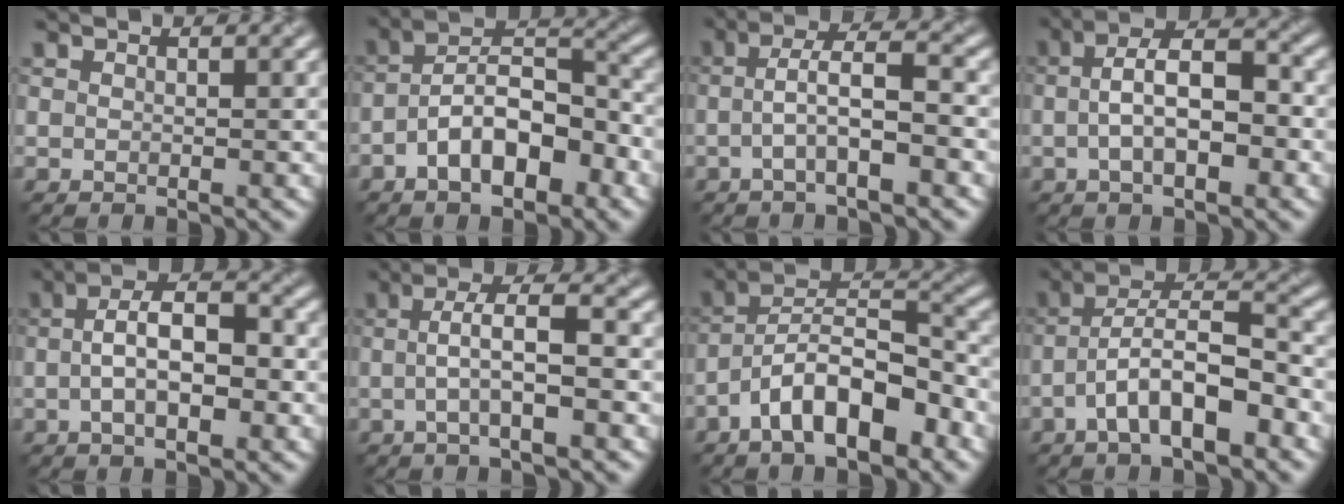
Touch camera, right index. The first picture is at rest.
{"total": 7.4, "force": [-3.8, 2.9, 5.6], "torque": [-0.093, 0.025, -0.058]}
{"total": 3.5, "force": [-1.2, 0.3, 3.3], "torque": [-0.067, 0.014, -0.015]}
{"total": 5.3, "force": [-0.8, 2.0, 4.9], "torque": [-0.082, 0.014, -0.004]}
{"total": 5.1, "force": [-0.8, 1.9, 4.7], "torque": [-0.083, 0.012, -0.002]}
{"total": 3.6, "force": [-0.8, 0.5, 3.5], "torque": [-0.067, 0.010, -0.003]}
{"total": 8.3, "force": [-5.3, 2.6, 5.8], "torque": [-0.098, 0.029, -0.084]}
{"total": 6.8, "force": [-3.8, 1.8, 5.4], "torque": [-0.096, 0.026, -0.056]}